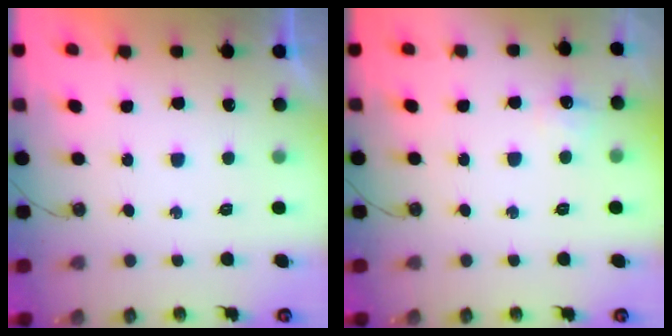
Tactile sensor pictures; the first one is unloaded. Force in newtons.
{"total": 5.9, "press": 5.8, "slide": 1.2}